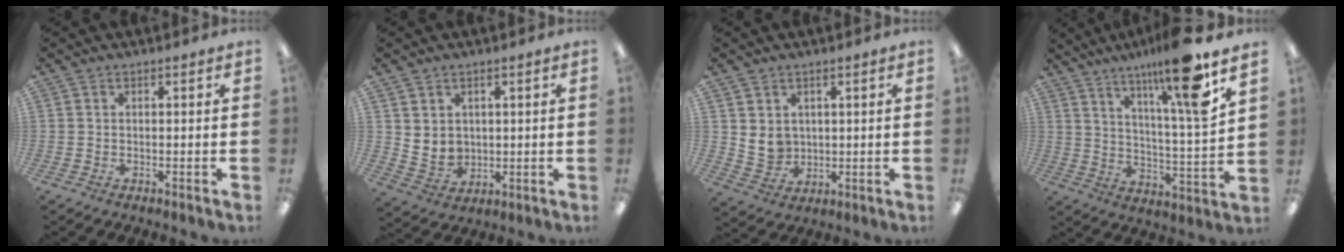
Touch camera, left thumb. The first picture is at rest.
{"total": 4.5, "force": [2.9, 3.4, 0.8], "torque": [-0.022, -0.015, 0.055]}
{"total": 5.9, "force": [2.7, 4.9, 1.9], "torque": [-0.032, -0.011, 0.051]}
{"total": 16.4, "force": [11.2, 1.2, 11.8], "torque": [-0.199, -0.059, 0.167]}